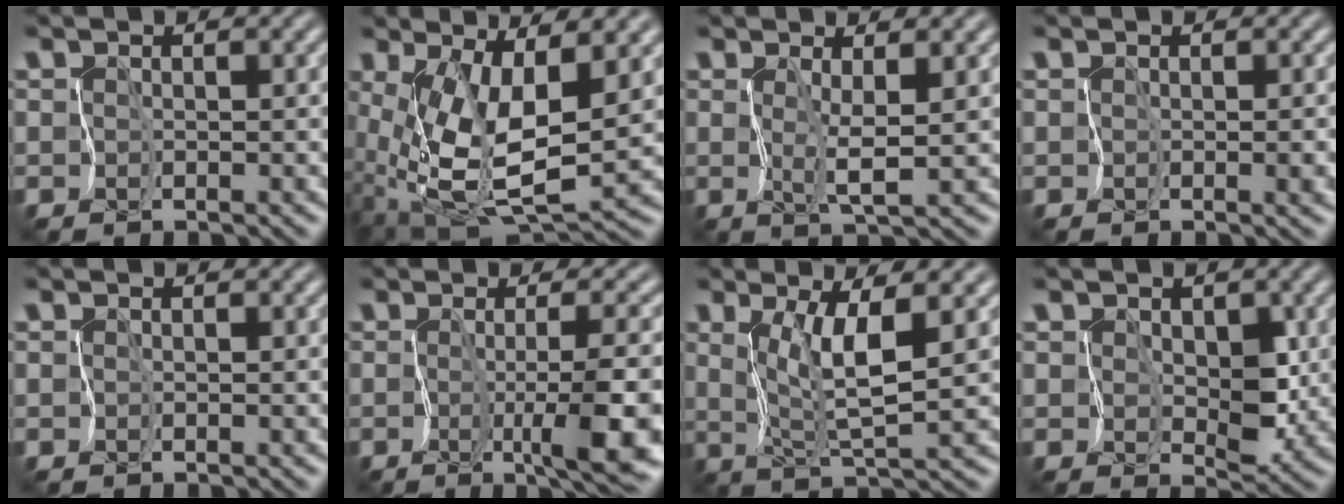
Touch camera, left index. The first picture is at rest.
{"total": 9.6, "force": [0.8, 4.3, 8.5], "torque": [-0.184, -0.027, 0.026]}
{"total": 2.1, "force": [0.6, -0.1, 2.0], "torque": [-0.043, -0.006, 0.016]}
{"total": 1.4, "force": [-0.4, 0.7, 1.2], "torque": [-0.013, -0.008, 0.001]}
{"total": 0.0}
{"total": 6.1, "force": [-1.8, 0.5, 5.8], "torque": [-0.094, -0.011, -0.027]}
{"total": 3.9, "force": [1.3, 0.4, 3.6], "torque": [-0.077, -0.010, 0.032]}
{"total": 3.5, "force": [0.8, 2.4, 2.4], "torque": [-0.040, -0.009, 0.011]}